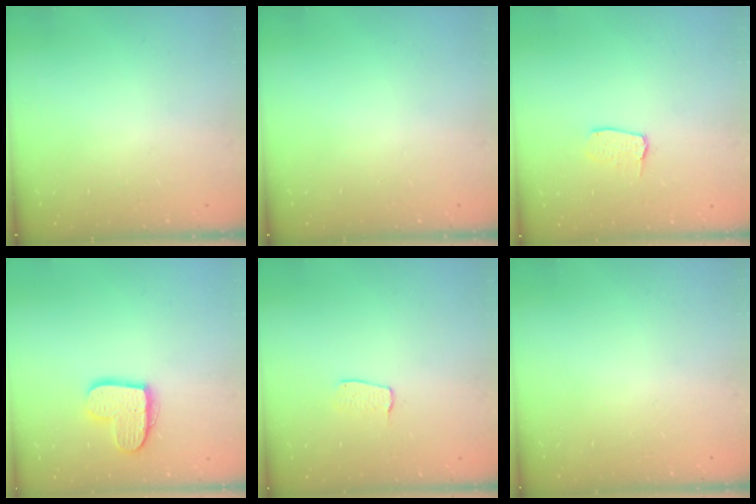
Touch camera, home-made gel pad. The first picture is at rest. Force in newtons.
{"total": 0.0}
{"total": 5.6, "press": 5.6, "slide": 0.4}
{"total": 13.5, "press": 13.5, "slide": 0.9}
{"total": 4.7, "press": 4.7, "slide": 0.3}
{"total": 0.0}